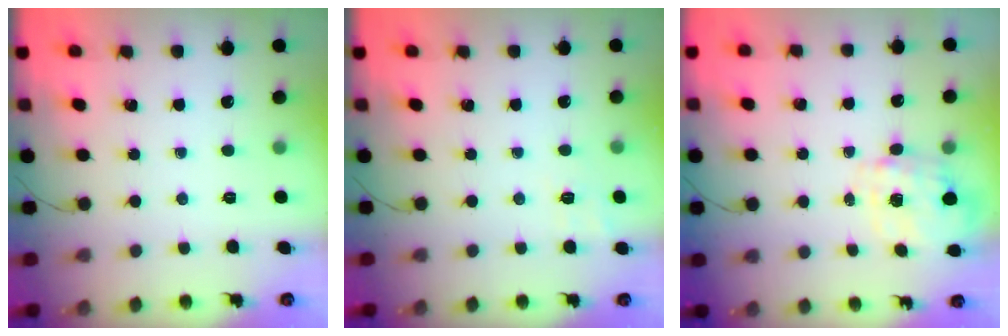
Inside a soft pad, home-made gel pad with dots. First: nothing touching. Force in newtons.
{"total": 5.8, "press": 5.5, "slide": 2.0}
{"total": 3.6, "press": 3.5, "slide": 0.7}